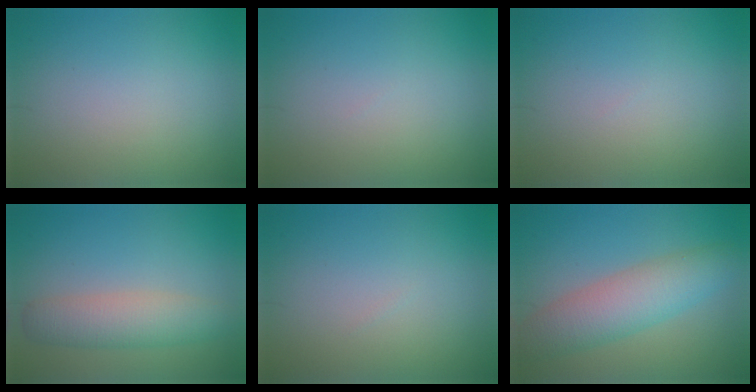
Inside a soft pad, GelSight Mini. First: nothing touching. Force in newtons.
{"total": 0.0}
{"total": 0.0}
{"total": 4.2, "press": 4.2, "slide": 0.1}
{"total": 0.0}
{"total": 6.0, "press": 6.0, "slide": 0.1}